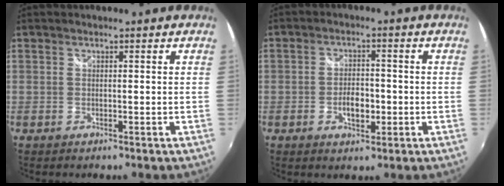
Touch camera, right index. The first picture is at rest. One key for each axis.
{"total": 4.8, "fx": -1.4, "fy": 2.7, "fz": 3.8, "tx": -0.074, "ty": 0.001, "tz": -0.021}